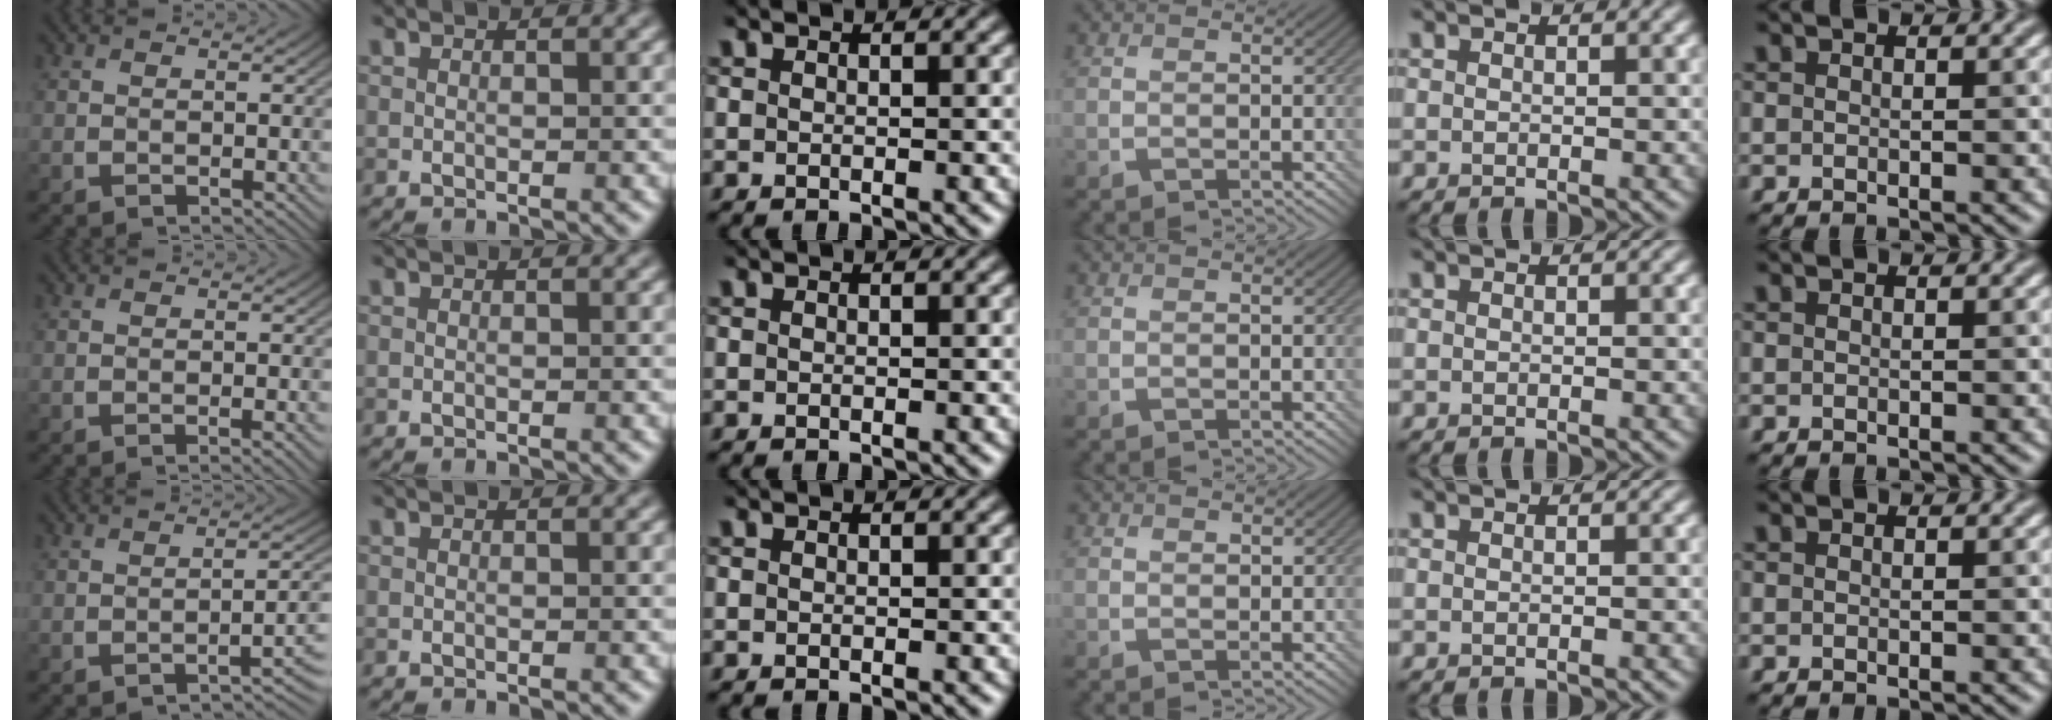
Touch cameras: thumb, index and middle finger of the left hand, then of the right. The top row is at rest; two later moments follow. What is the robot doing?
{"motion": "screw", "object": "bottle cap"}